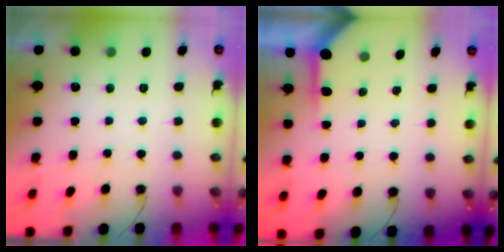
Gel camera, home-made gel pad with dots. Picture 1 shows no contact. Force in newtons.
{"total": 3.9, "press": 3.8, "slide": 0.3}